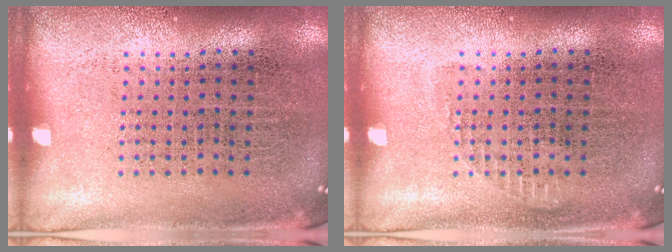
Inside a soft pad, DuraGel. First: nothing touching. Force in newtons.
{"total": 0.5, "press": 0.5, "slide": 0.2}